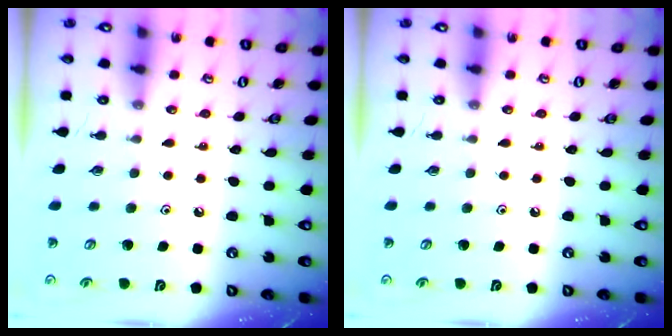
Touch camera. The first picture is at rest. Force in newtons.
{"total": 0.0}